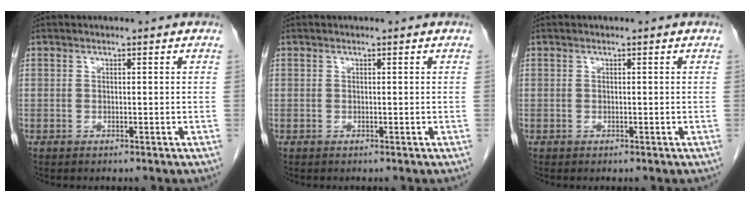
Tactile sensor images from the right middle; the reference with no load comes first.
{"total": 0.0}
{"total": 0.0}